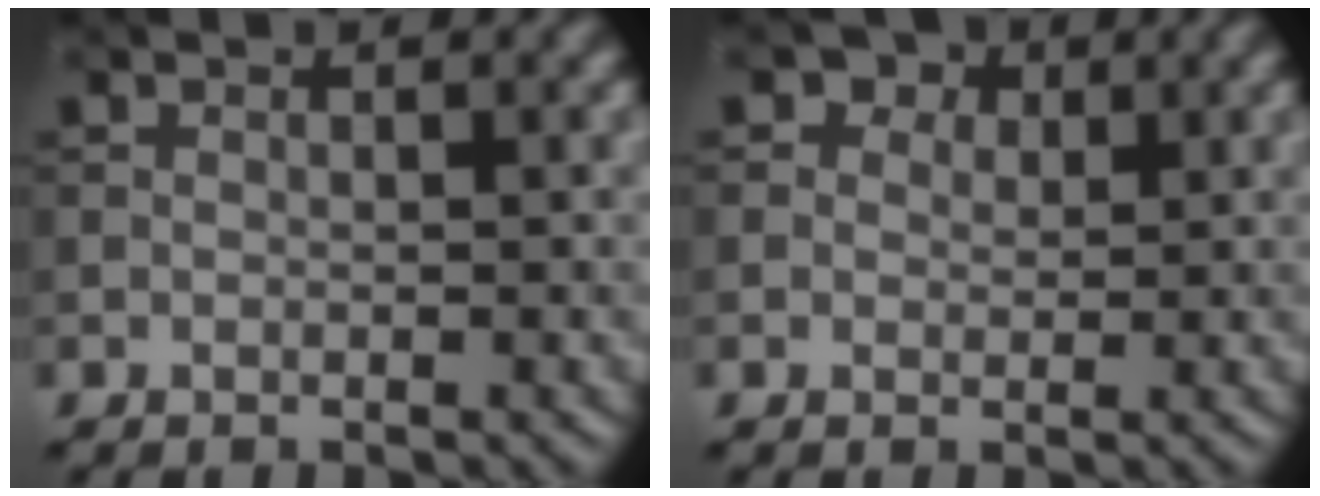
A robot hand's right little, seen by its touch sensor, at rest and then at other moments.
{"total": 2.9, "force": [1.7, 2.0, 1.2], "torque": [-0.023, -0.008, 0.016]}